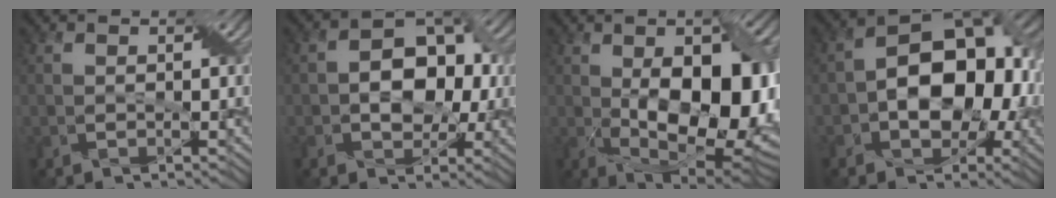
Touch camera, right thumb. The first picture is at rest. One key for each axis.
{"total": 7.2, "fx": 0.1, "fy": 5.2, "fz": 5.0, "tx": -0.069, "ty": 0.008, "tz": -0.007}
{"total": 16.1, "fx": -0.6, "fy": 8.3, "fz": 13.7, "tx": -0.203, "ty": -0.021, "tz": 0.007}
{"total": 13.7, "fx": -0.7, "fy": 9.1, "fz": 10.2, "tx": -0.135, "ty": 0.006, "tz": -0.017}